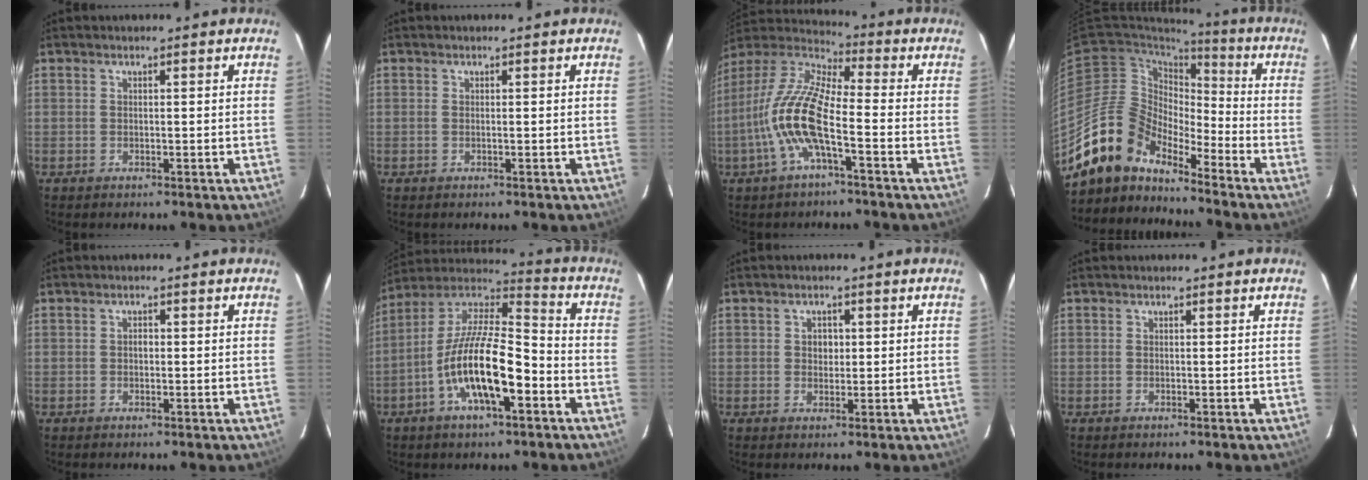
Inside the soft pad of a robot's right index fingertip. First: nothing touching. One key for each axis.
{"total": 0.0}
{"total": 13.8, "fx": -4.4, "fy": 3.4, "fz": 12.6, "tx": -0.256, "ty": 0.001, "tz": -0.094}
{"total": 13.6, "fx": -12.0, "fy": 5.5, "fz": 3.5, "tx": -0.059, "ty": 0.019, "tz": -0.232}
{"total": 0.8, "fx": -0.1, "fy": 0.6, "fz": 0.4, "tx": -0.006, "ty": 0.004, "tz": -0.002}
{"total": 17.2, "fx": -6.5, "fy": 5.8, "fz": 14.9, "tx": -0.282, "ty": -0.007, "tz": -0.125}
{"total": 2.0, "fx": 0.3, "fy": 1.8, "fz": 0.8, "tx": -0.011, "ty": 0.006, "tz": 0.004}
{"total": 0.0}